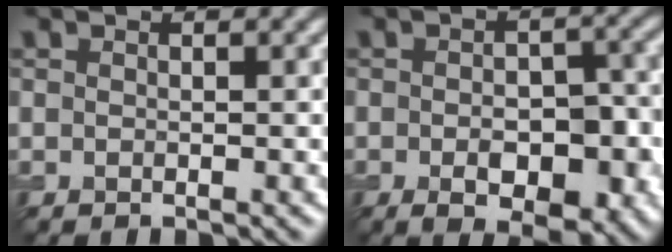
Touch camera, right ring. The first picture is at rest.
{"total": 6.4, "force": [-2.5, 3.2, 4.9], "torque": [-0.083, 0.000, -0.023]}